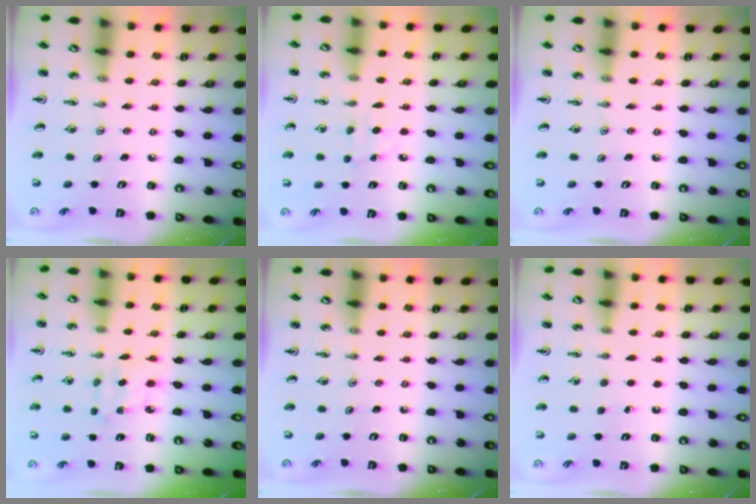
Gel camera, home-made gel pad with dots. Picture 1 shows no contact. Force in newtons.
{"total": 6.3, "press": 6.2, "slide": 0.8}
{"total": 0.0}
{"total": 2.8, "press": 2.8, "slide": 0.4}
{"total": 0.0}
{"total": 1.4, "press": 1.4, "slide": 0.1}